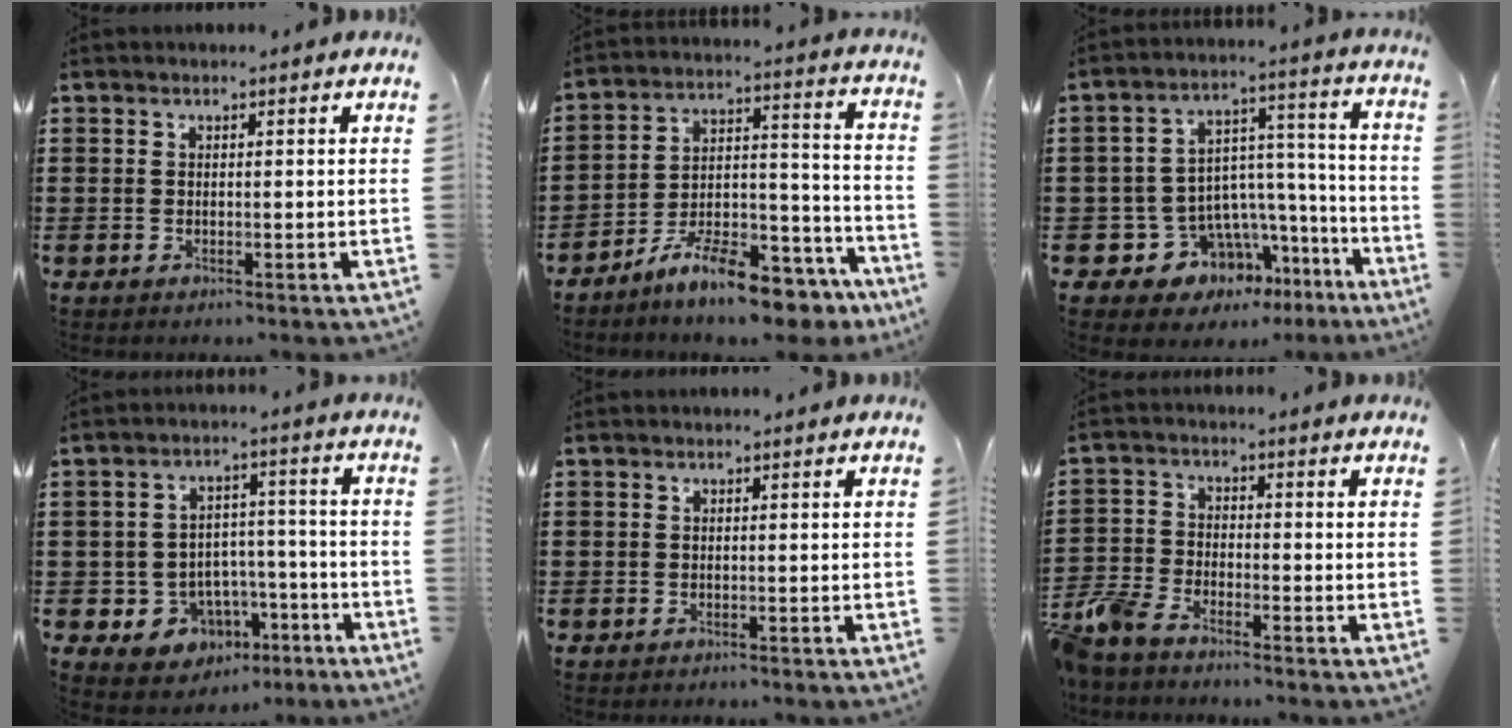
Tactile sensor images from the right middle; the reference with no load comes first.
{"total": 11.5, "force": [-9.9, 2.0, 5.5], "torque": [-0.078, 0.035, -0.184]}
{"total": 8.7, "force": [-5.8, 6.2, 1.9], "torque": [-0.062, -0.002, -0.100]}
{"total": 6.2, "force": [-3.2, 5.2, 1.2], "torque": [-0.034, 0.024, -0.054]}
{"total": 0.8, "force": [-0.7, 0.5, 0.0], "torque": [-0.001, 0.001, -0.014]}
{"total": 5.3, "force": [-4.9, 1.4, 1.6], "torque": [-0.064, -0.007, -0.104]}